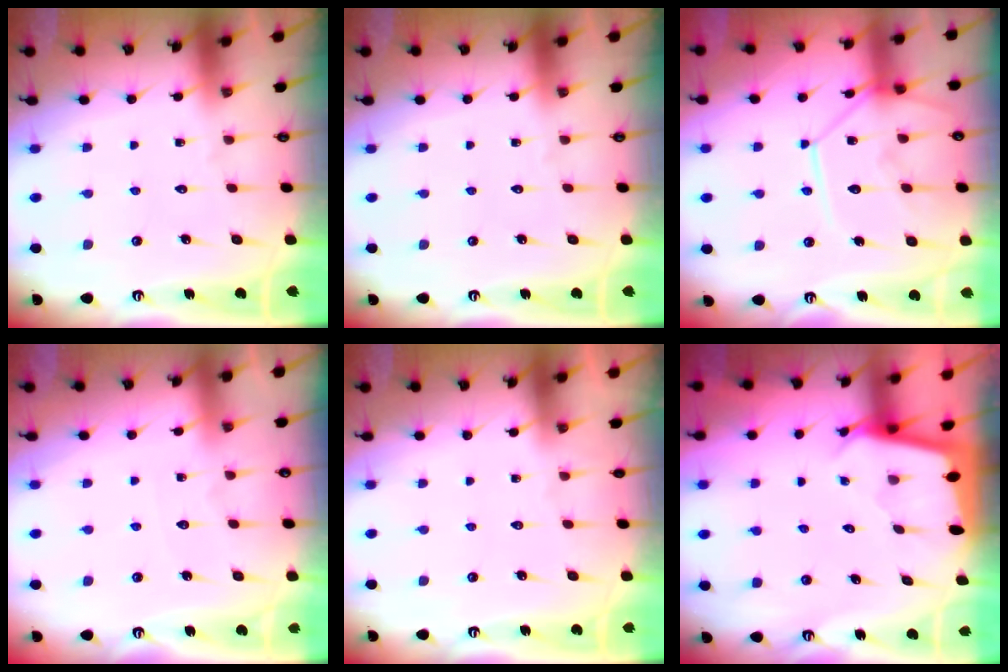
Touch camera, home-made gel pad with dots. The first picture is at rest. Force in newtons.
{"total": 0.0}
{"total": 12.9, "press": 12.9, "slide": 1.2}
{"total": 2.4, "press": 2.4, "slide": 0.3}
{"total": 0.0}
{"total": 2.5, "press": 2.5, "slide": 0.1}